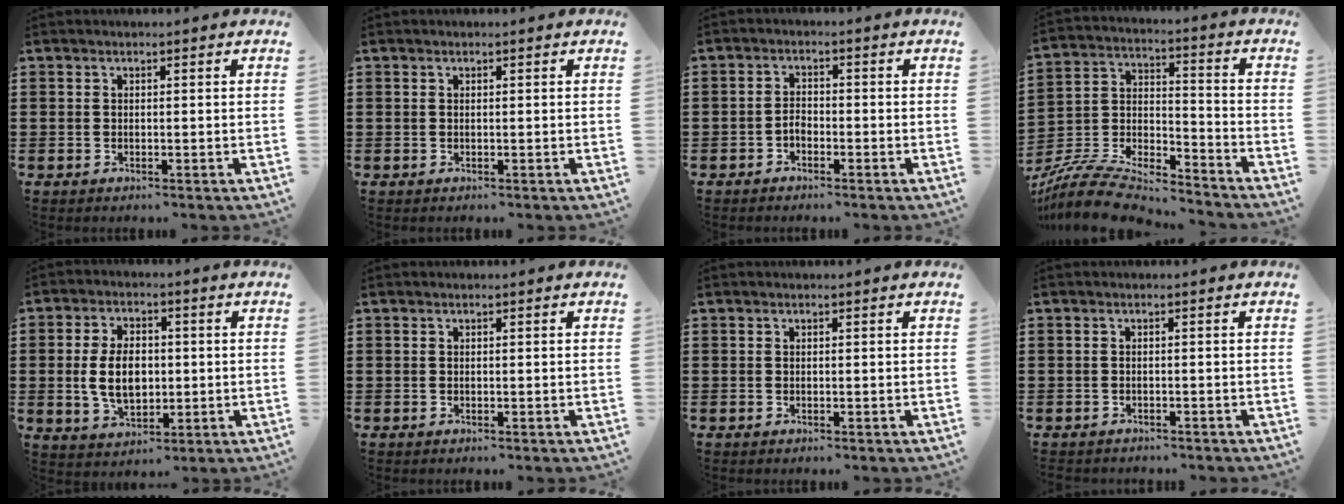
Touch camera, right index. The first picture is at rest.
{"total": 0.0}
{"total": 1.9, "force": [-1.2, 1.2, 0.9], "torque": [-0.020, 0.003, -0.025]}
{"total": 9.4, "force": [-8.7, 1.8, 3.1], "torque": [-0.072, 0.009, -0.176]}
{"total": 7.7, "force": [-0.1, 4.8, 6.0], "torque": [-0.129, 0.004, -0.008]}
{"total": 0.0}
{"total": 0.0}
{"total": 0.8, "force": [-0.8, 0.2, 0.0], "torque": [-0.003, 0.000, -0.016]}